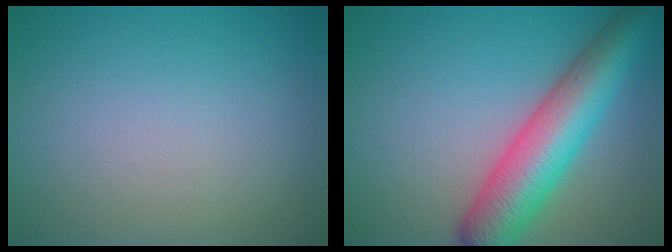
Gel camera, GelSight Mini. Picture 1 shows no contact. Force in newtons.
{"total": 8.6, "press": 8.6, "slide": 0.2}